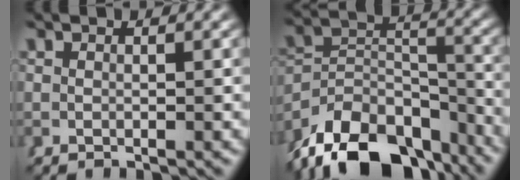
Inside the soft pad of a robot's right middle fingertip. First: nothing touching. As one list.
[{"total": 13.3, "force": [-8.0, 8.1, 6.8], "torque": [-0.117, -0.050, -0.108]}]